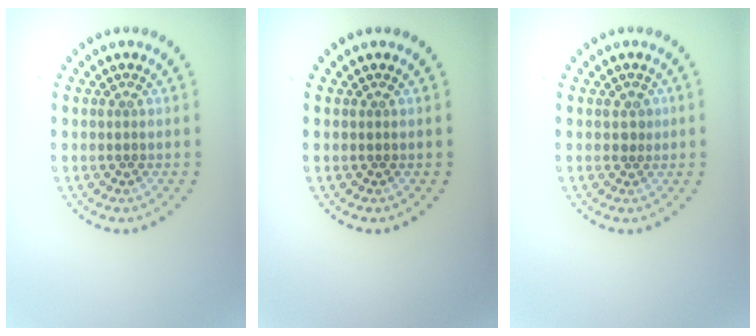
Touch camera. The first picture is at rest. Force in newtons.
{"total": 0.0}
{"total": 1.1, "press": 0.9, "slide": 0.7}